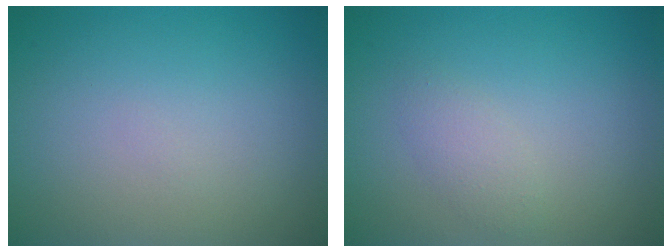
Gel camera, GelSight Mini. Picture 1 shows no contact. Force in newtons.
{"total": 1.5, "press": 1.5, "slide": 0.1}